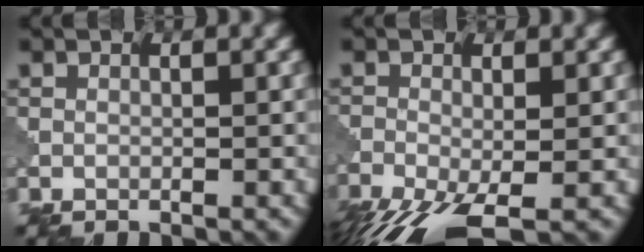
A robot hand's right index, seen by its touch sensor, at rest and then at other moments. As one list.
[{"total": 8.2, "force": [-4.4, 3.3, 6.1], "torque": [-0.129, -0.023, -0.082]}]